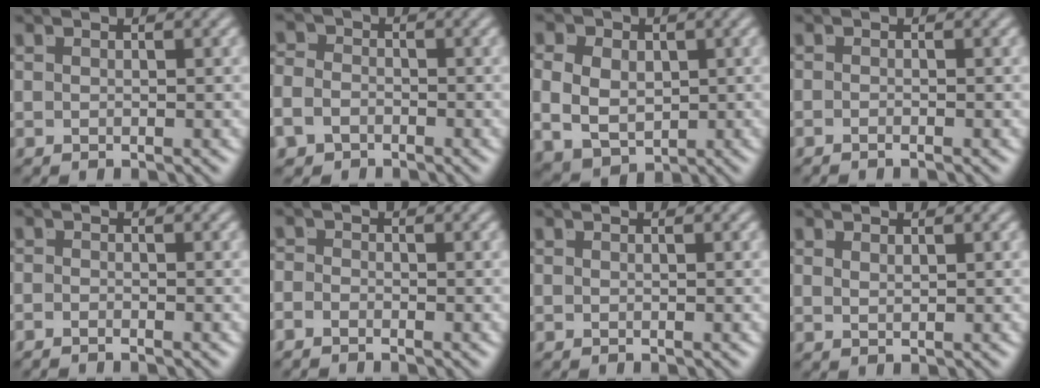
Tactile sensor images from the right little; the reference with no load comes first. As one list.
[{"total": 3.5, "force": [-2.0, 2.8, 0.7], "torque": [-0.030, -0.025, -0.030]}, {"total": 7.5, "force": [-1.2, 6.2, 3.9], "torque": [-0.084, -0.036, -0.006]}, {"total": 1.1, "force": [-0.9, -0.6, 0.2], "torque": [-0.001, -0.004, -0.015]}, {"total": 1.2, "force": [-1.2, -0.4, 0.1], "torque": [0.001, -0.008, -0.019]}, {"total": 1.2, "force": [-1.2, 0.1, 0.1], "torque": [-0.002, -0.012, -0.021]}, {"total": 0.0}, {"total": 1.2, "force": [0.5, -1.0, 0.3], "torque": [0.002, -0.007, 0.020]}]